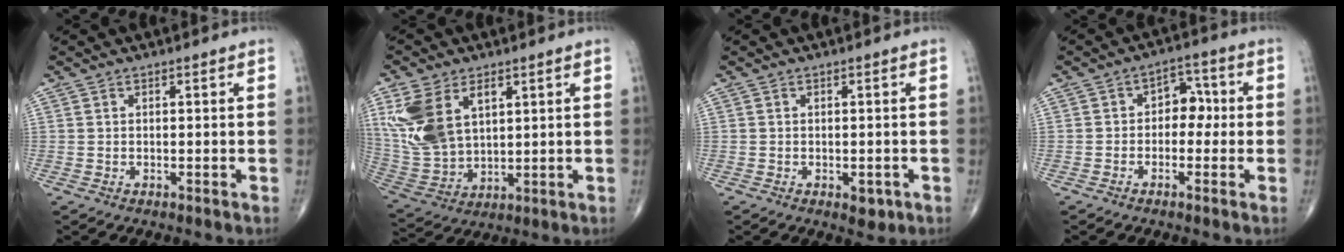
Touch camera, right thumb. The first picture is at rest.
{"total": 14.3, "force": [5.3, 8.7, 10.0], "torque": [-0.204, -0.011, 0.122]}
{"total": 2.4, "force": [-0.9, 1.4, 1.7], "torque": [-0.008, 0.001, -0.007]}
{"total": 5.1, "force": [-0.4, 3.8, 3.5], "torque": [-0.014, 0.025, -0.017]}